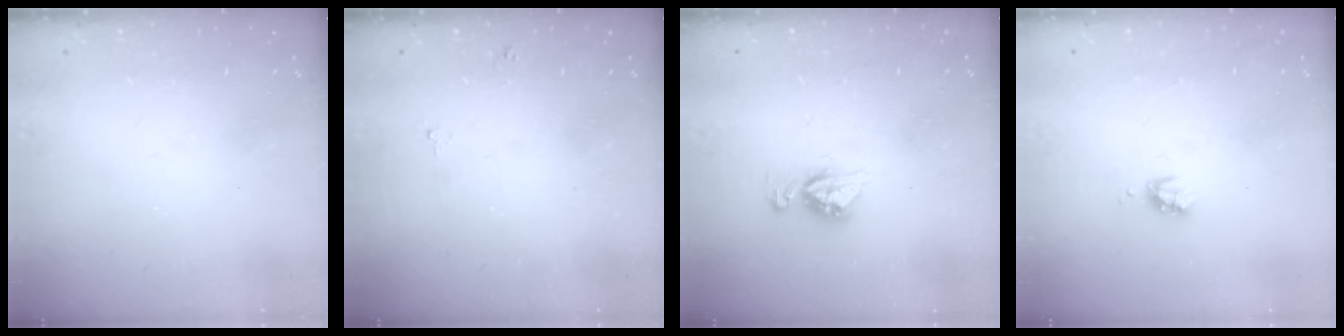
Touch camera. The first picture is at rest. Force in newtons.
{"total": 4.1, "press": 4.1, "slide": 0.4}
{"total": 6.9, "press": 6.8, "slide": 0.6}
{"total": 3.7, "press": 3.7, "slide": 0.4}